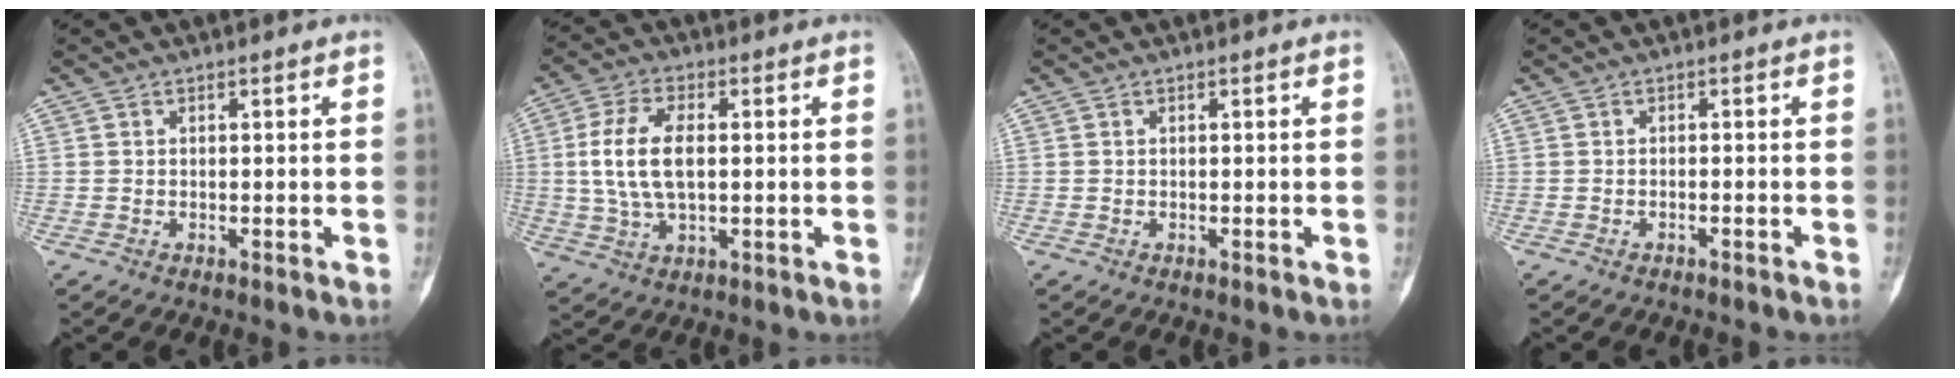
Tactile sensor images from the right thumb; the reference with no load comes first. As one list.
[{"total": 10.6, "force": [0.9, 5.5, 9.0], "torque": [-0.186, 0.007, 0.019]}, {"total": 0.0}, {"total": 0.9, "force": [-0.7, 0.1, 0.5], "torque": [-0.019, 0.011, -0.006]}]